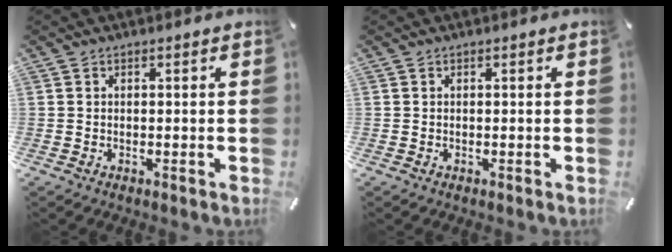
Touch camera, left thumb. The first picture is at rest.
{"total": 0.0}